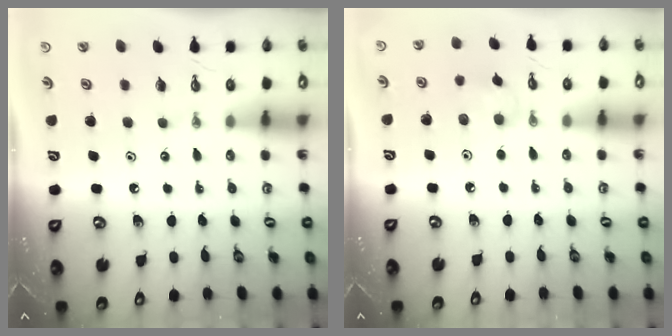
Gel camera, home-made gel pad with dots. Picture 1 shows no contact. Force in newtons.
{"total": 6.3, "press": 6.2, "slide": 1.2}